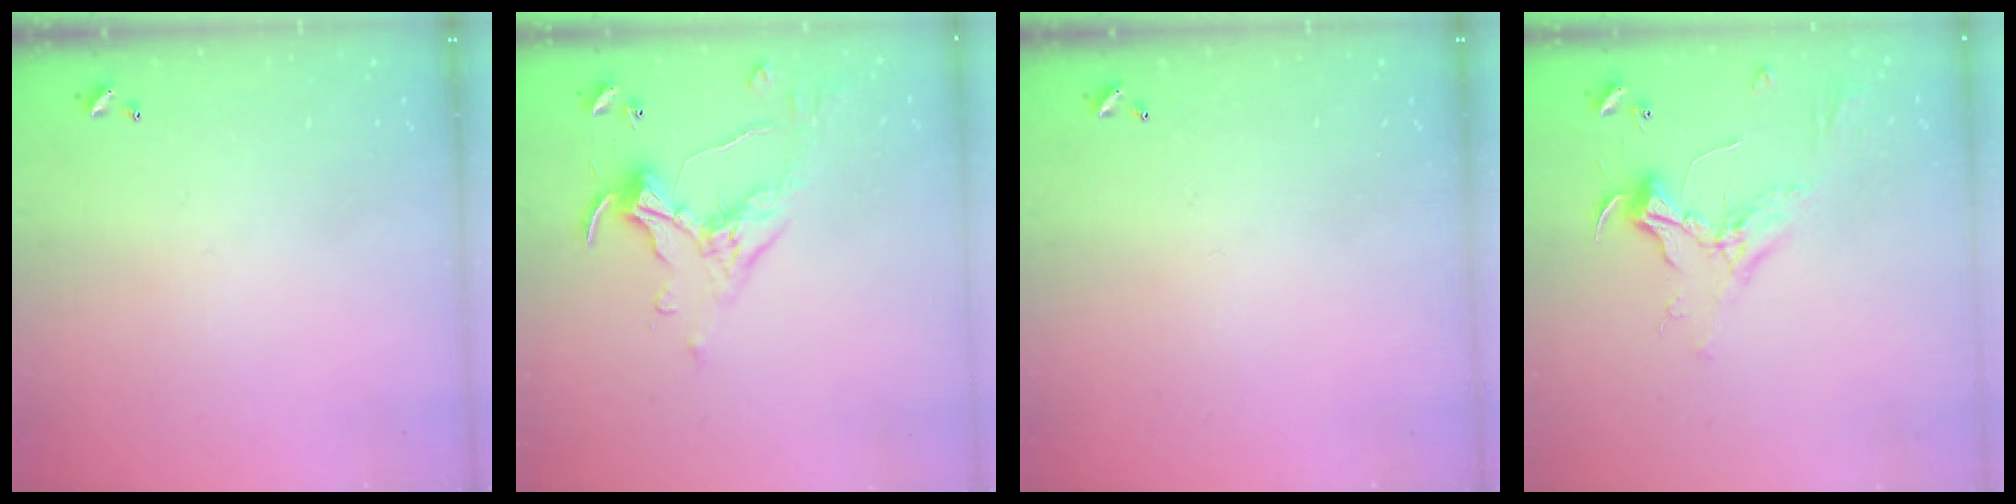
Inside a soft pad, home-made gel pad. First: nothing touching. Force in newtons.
{"total": 1.5, "press": 1.5, "slide": 0.2}
{"total": 0.0}
{"total": 2.4, "press": 2.3, "slide": 0.9}